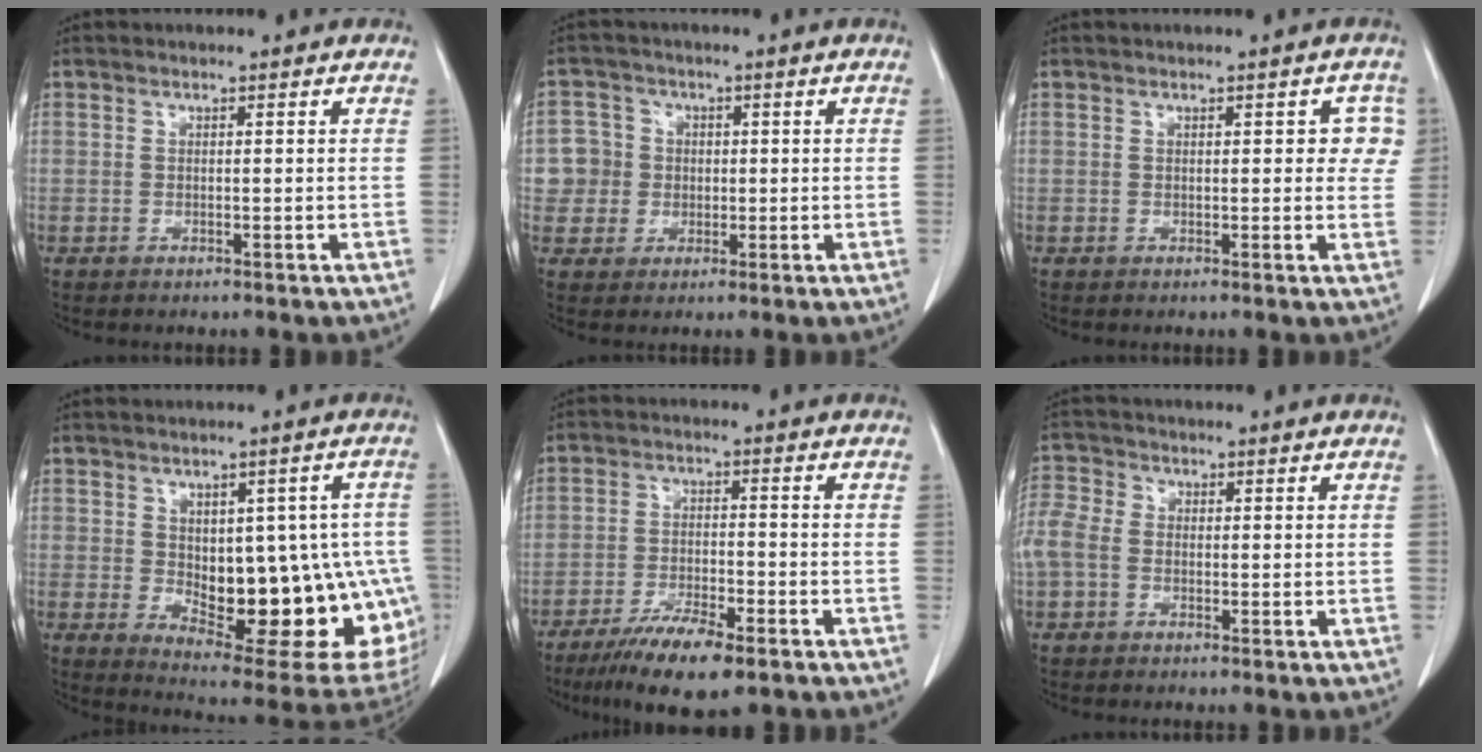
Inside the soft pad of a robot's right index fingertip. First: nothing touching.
{"total": 5.2, "force": [0.0, 5.2, 0.2], "torque": [0.003, 0.018, 0.001]}
{"total": 3.6, "force": [0.9, 2.0, 2.9], "torque": [-0.015, 0.014, 0.007]}
{"total": 20.6, "force": [-3.0, 8.7, 18.4], "torque": [-0.173, 0.013, -0.007]}
{"total": 9.3, "force": [-6.5, 1.5, 6.5], "torque": [-0.111, -0.018, -0.110]}
{"total": 8.8, "force": [-0.6, 7.1, 5.1], "torque": [-0.160, 0.025, -0.012]}